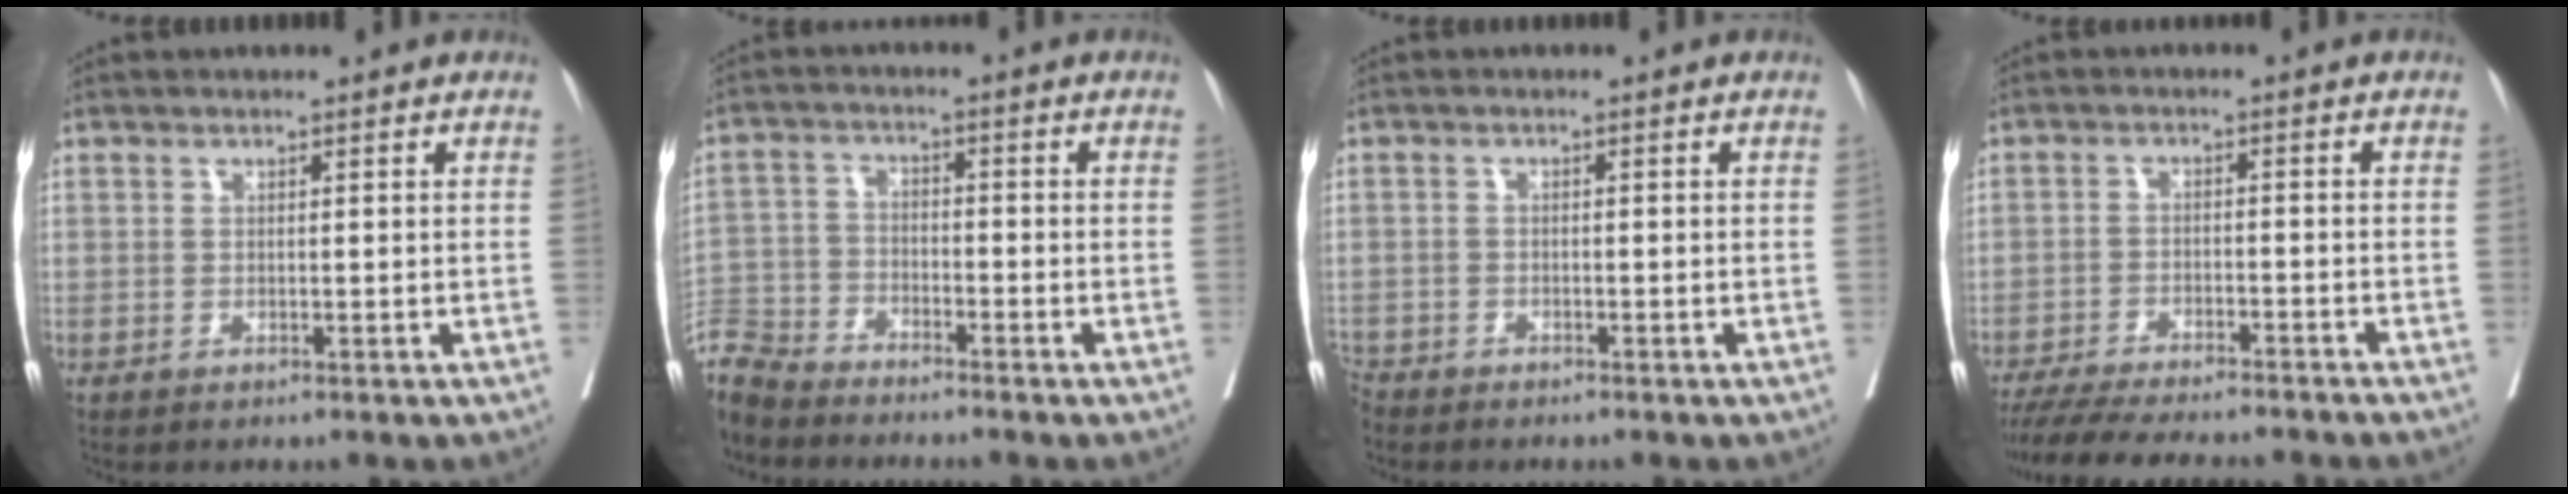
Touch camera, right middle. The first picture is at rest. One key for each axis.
{"total": 7.6, "fx": -7.4, "fy": 1.2, "fz": 0.6, "tx": -0.016, "ty": -0.004, "tz": -0.150}
{"total": 2.7, "fx": -2.6, "fy": 0.8, "fz": 0.3, "tx": -0.003, "ty": -0.005, "tz": -0.049}
{"total": 16.4, "fx": -14.7, "fy": 1.9, "fz": 7.2, "tx": -0.122, "ty": -0.026, "tz": -0.207}